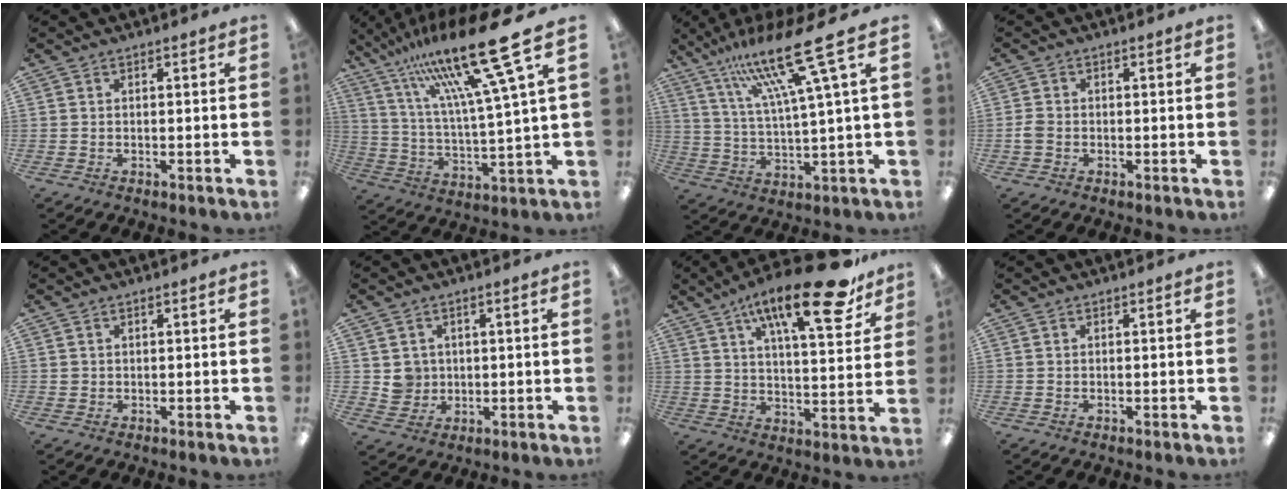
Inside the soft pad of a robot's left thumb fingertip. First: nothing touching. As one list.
[{"total": 24.3, "force": [15.1, 3.8, 18.6], "torque": [-0.329, -0.087, 0.237]}, {"total": 19.2, "force": [11.7, 2.3, 15.0], "torque": [-0.287, -0.062, 0.180]}, {"total": 2.1, "force": [-0.7, 1.7, 1.2], "torque": [-0.021, 0.003, -0.011]}, {"total": 0.7, "force": [0.3, 0.7, 0.2], "torque": [-0.005, 0.004, 0.004]}, {"total": 4.1, "force": [1.0, 3.9, 0.3], "torque": [-0.002, 0.001, 0.017]}, {"total": 21.1, "force": [13.3, 6.4, 15.1], "torque": [-0.224, -0.071, 0.207]}, {"total": 0.0}]